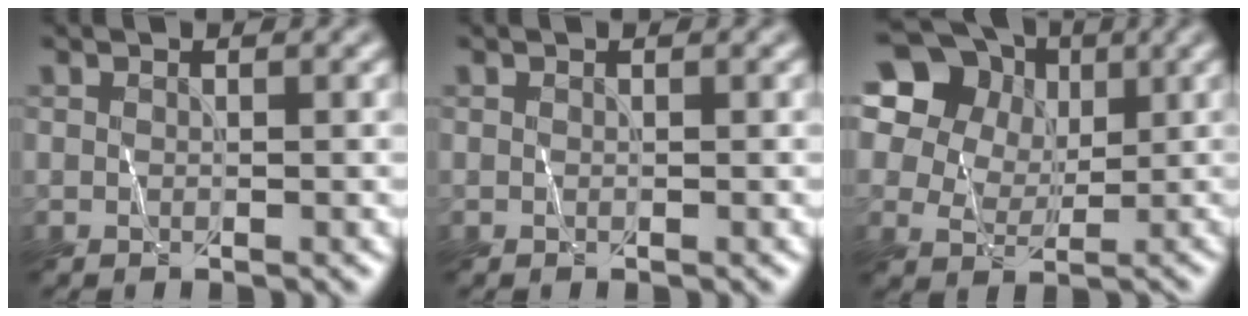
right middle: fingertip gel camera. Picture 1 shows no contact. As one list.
[{"total": 0.0}, {"total": 18.3, "force": [8.2, 14.6, 7.4], "torque": [-0.201, 0.057, 0.146]}]